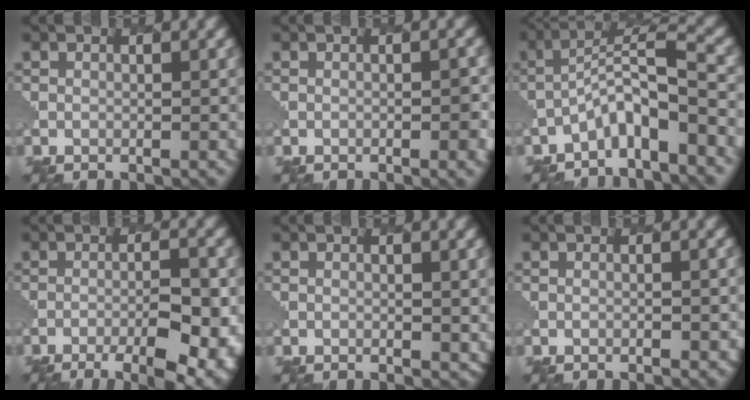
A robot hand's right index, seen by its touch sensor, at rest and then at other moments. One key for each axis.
{"total": 1.9, "fx": -0.4, "fy": 0.6, "fz": 1.7, "tx": -0.018, "ty": 0.004, "tz": -0.004}
{"total": 4.9, "fx": -3.0, "fy": 0.8, "fz": 3.8, "tx": -0.070, "ty": 0.014, "tz": -0.062}
{"total": 8.6, "fx": -4.3, "fy": 2.5, "fz": 7.0, "tx": -0.102, "ty": -0.006, "tz": -0.054}
{"total": 1.5, "fx": 0.3, "fy": 0.9, "fz": 1.2, "tx": -0.013, "ty": -0.003, "tz": 0.007}
{"total": 0.8, "fx": -0.3, "fy": 0.5, "fz": 0.6, "tx": 0.000, "ty": 0.003, "tz": 0.003}